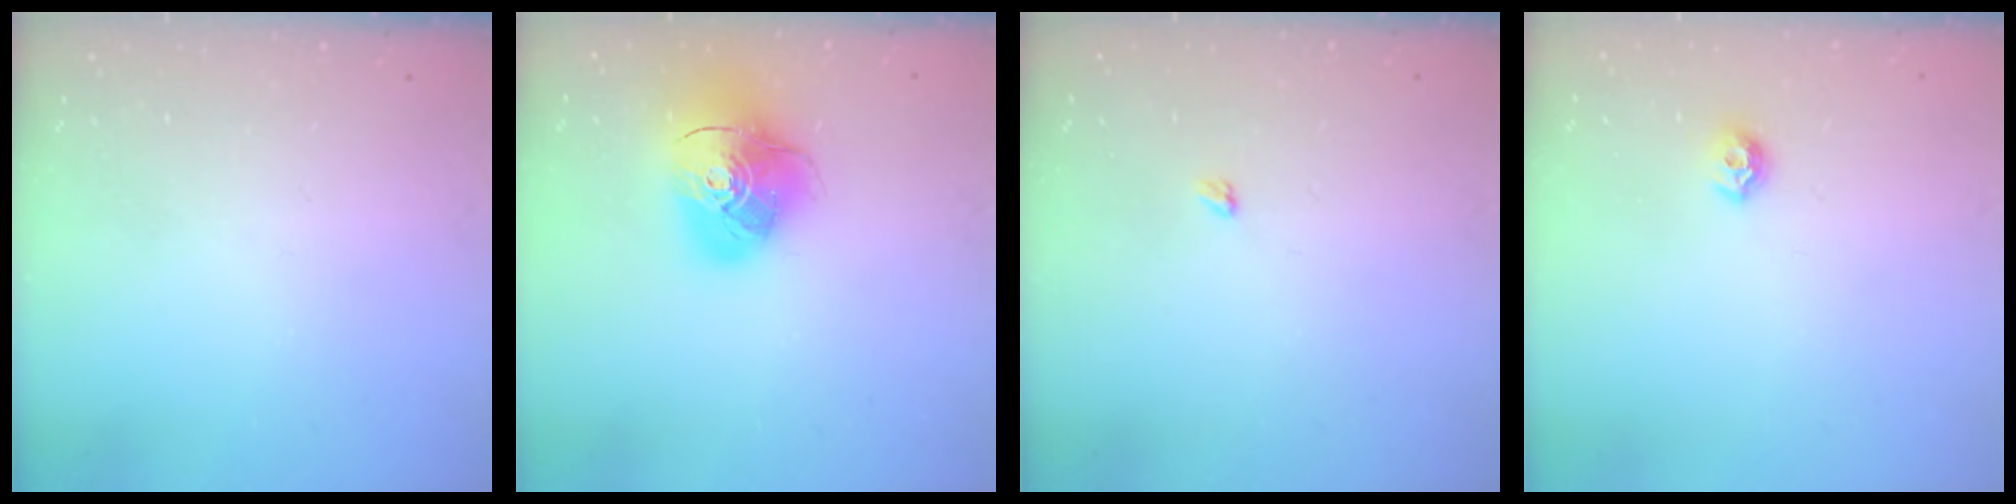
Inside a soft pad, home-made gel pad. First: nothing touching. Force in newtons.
{"total": 16.0, "press": 15.9, "slide": 1.8}
{"total": 2.4, "press": 2.4, "slide": 0.4}
{"total": 6.8, "press": 6.7, "slide": 1.0}